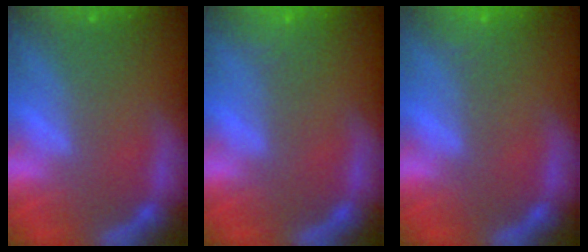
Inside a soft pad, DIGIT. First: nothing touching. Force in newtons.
{"total": 1.9}
{"total": 1.4}